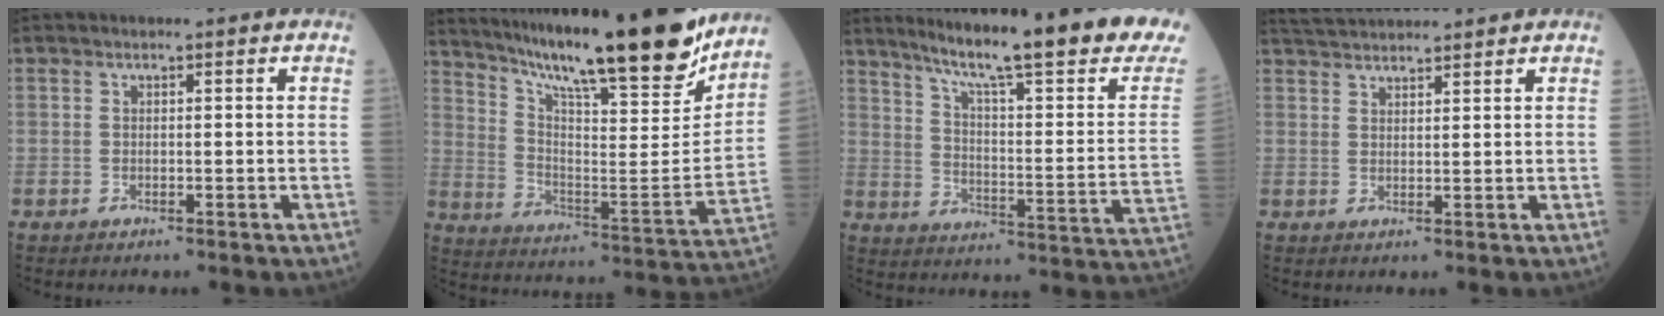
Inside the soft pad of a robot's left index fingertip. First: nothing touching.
{"total": 25.9, "force": [21.5, 2.3, 14.3], "torque": [-0.244, -0.056, 0.318]}
{"total": 26.5, "force": [21.0, 0.9, 16.1], "torque": [-0.240, -0.066, 0.278]}
{"total": 8.1, "force": [7.7, 0.9, 2.5], "torque": [-0.049, 0.035, 0.125]}